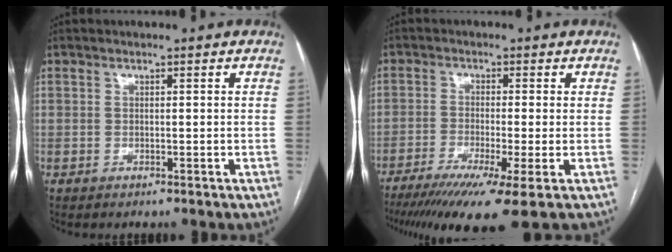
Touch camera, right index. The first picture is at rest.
{"total": 11.9, "force": [-7.7, -0.2, 9.0], "torque": [-0.140, -0.026, -0.123]}